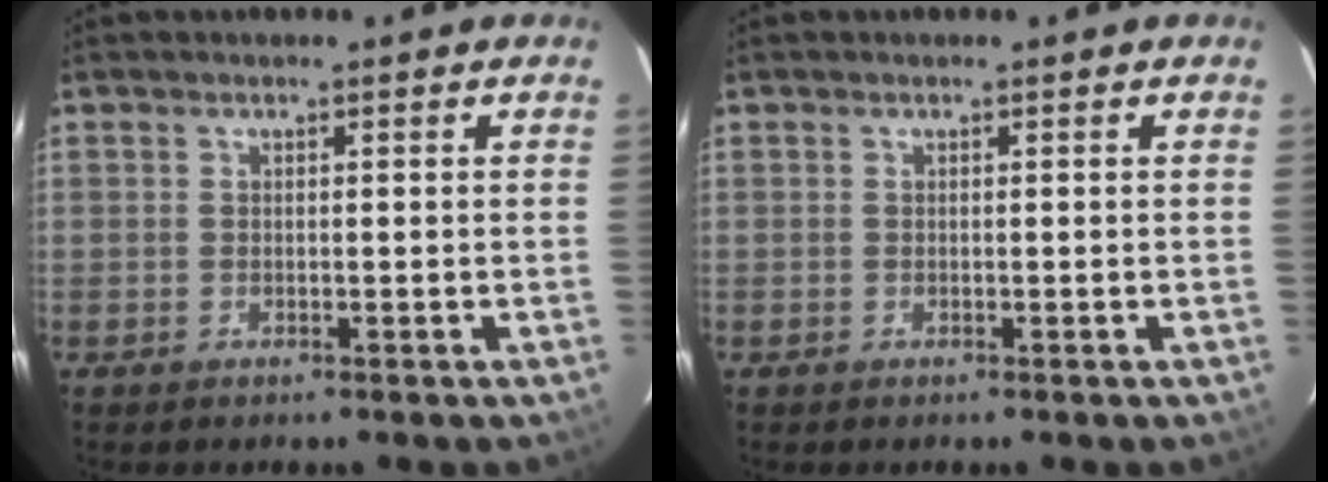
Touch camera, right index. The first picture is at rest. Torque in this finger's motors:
{"motor_torque": [0.00, 0.00, 0.00, 0.01]}